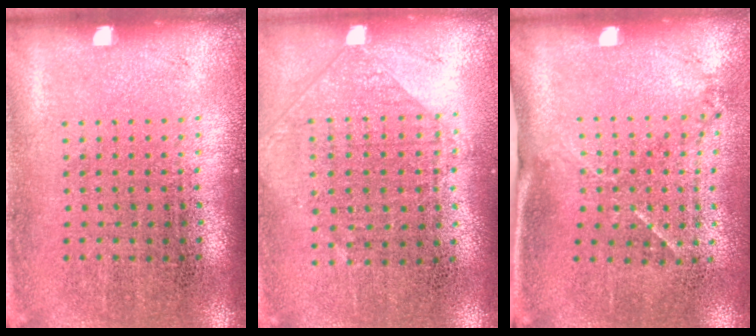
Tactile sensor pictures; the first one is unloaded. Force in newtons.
{"total": 1.0, "press": 0.9, "slide": 0.4}
{"total": 1.5, "press": 1.0, "slide": 1.2}